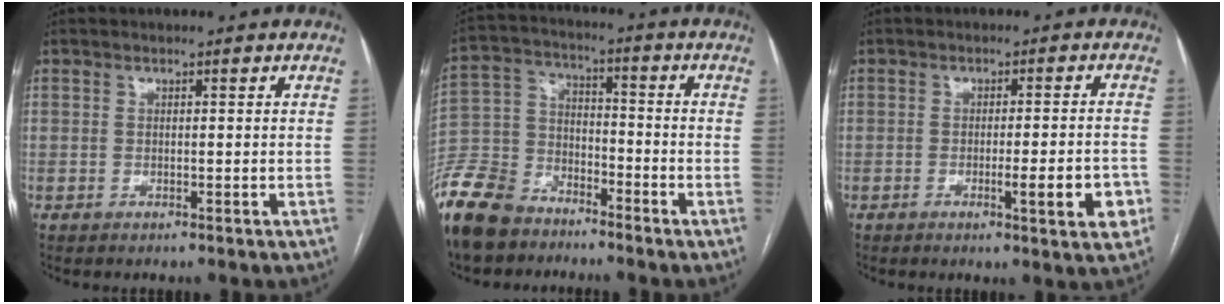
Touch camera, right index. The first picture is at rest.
{"total": 15.4, "force": [-12.3, 7.5, 5.6], "torque": [-0.134, -0.001, -0.234]}
{"total": 6.6, "force": [-2.4, 0.5, 6.1], "torque": [-0.079, -0.005, -0.029]}